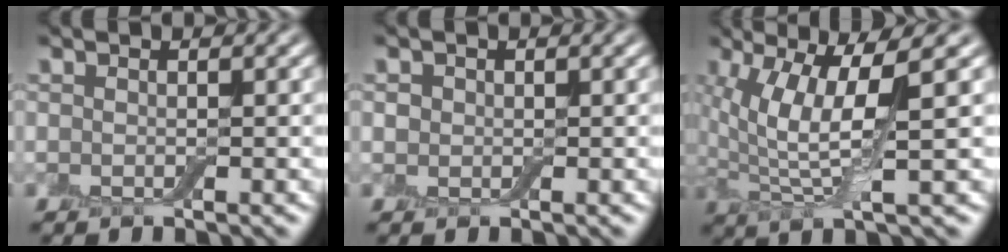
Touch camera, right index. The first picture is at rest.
{"total": 0.8, "force": [0.1, 0.8, 0.1], "torque": [0.000, 0.001, -0.001]}
{"total": 7.3, "force": [1.6, 1.8, 6.9], "torque": [-0.150, 0.000, 0.031]}